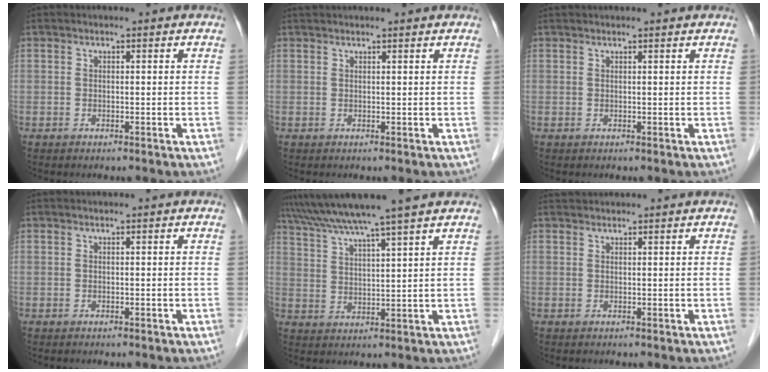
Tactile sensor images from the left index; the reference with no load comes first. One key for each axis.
{"total": 3.0, "fx": 2.9, "fy": 0.0, "fz": 0.9, "tx": -0.012, "ty": 0.027, "tz": 0.040}
{"total": 1.5, "fx": 1.4, "fy": -0.1, "fz": 0.4, "tx": -0.011, "ty": 0.018, "tz": 0.023}
{"total": 0.0}
{"total": 11.7, "fx": 10.0, "fy": -1.6, "fz": 5.8, "tx": -0.106, "ty": 0.023, "tz": 0.159}
{"total": 1.4, "fx": 1.4, "fy": 0.2, "fz": 0.1, "tx": -0.007, "ty": 0.018, "tz": 0.029}